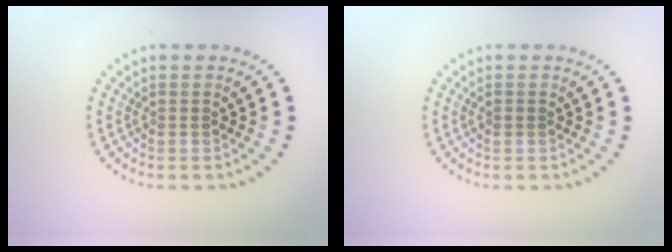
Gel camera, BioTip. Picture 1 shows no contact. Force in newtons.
{"total": 0.6, "press": 0.6, "slide": 0.1}